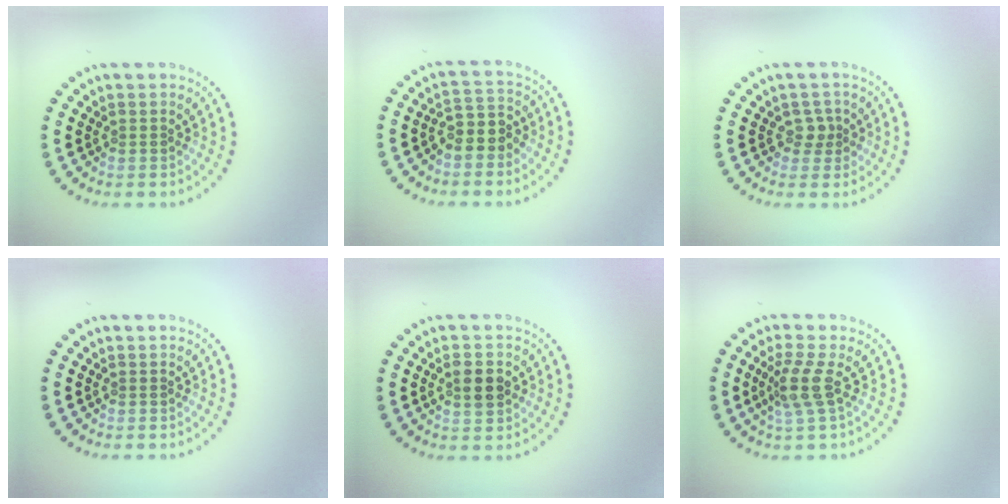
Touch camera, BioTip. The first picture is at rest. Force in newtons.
{"total": 2.7, "press": 2.3, "slide": 1.5}
{"total": 1.4, "press": 1.2, "slide": 0.8}
{"total": 0.0}
{"total": 2.9, "press": 2.9, "slide": 0.1}
{"total": 2.7, "press": 2.1, "slide": 1.8}